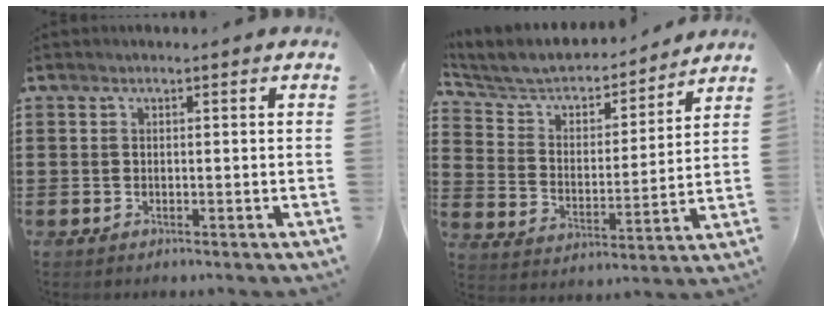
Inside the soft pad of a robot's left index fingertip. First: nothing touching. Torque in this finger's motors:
{"motor_torque": [1.07, -1.07, 0.39, 0.07]}